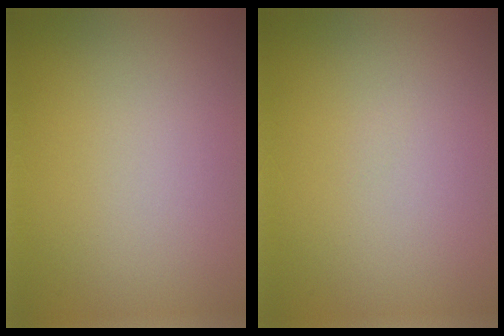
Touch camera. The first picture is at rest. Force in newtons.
{"total": 0.0}